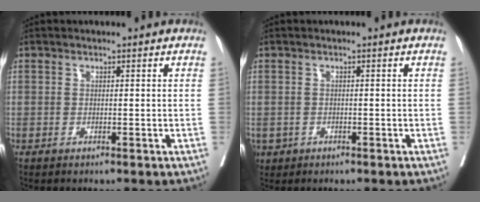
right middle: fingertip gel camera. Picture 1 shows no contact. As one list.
[{"total": 2.0, "force": [-0.9, 1.8, 0.4], "torque": [-0.005, 0.002, -0.012]}]